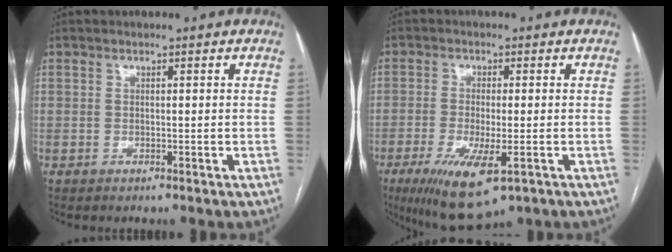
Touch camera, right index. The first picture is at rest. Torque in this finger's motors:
{"motor_torque": [1.05, -0.31, 0.54, 0.13]}